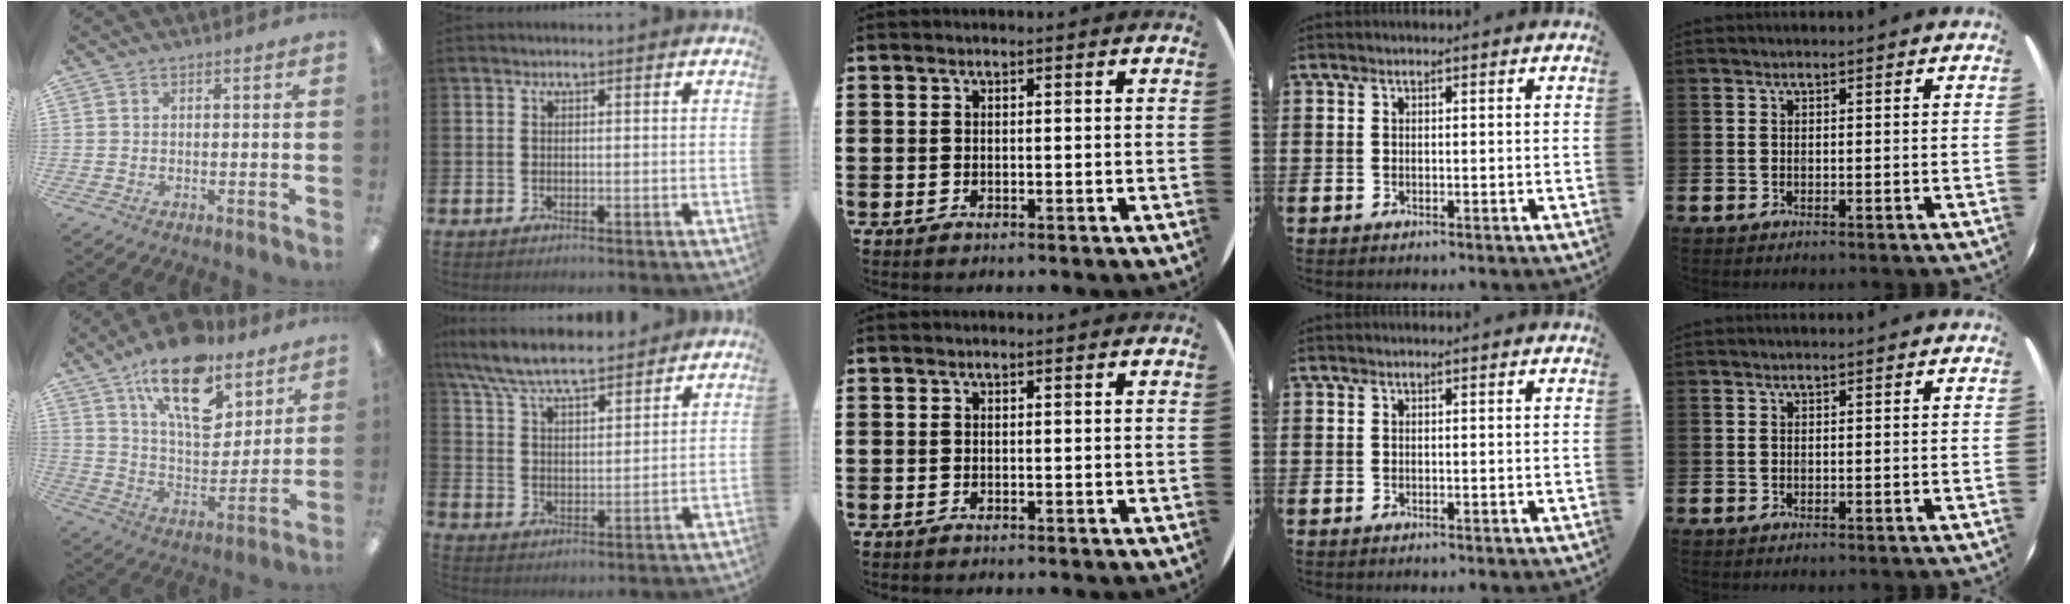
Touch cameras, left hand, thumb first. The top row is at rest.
{"thumb": {"total": 19.4, "force": [12.3, 9.1, 12.0], "torque": [-0.184, -0.065, 0.210]}, "index": {"total": 8.1, "force": [7.6, 1.1, 2.5], "torque": [-0.076, -0.039, 0.137]}}